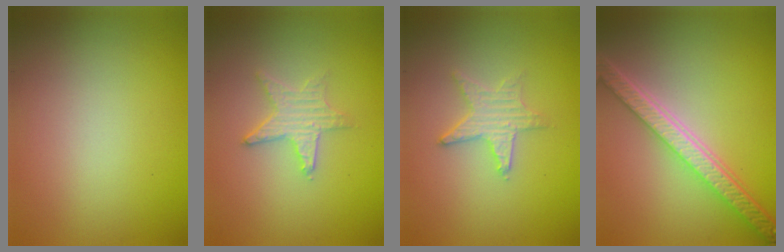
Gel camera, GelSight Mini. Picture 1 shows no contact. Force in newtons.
{"total": 2.7, "press": 2.6, "slide": 0.5}
{"total": 2.7, "press": 2.6, "slide": 0.5}
{"total": 6.0, "press": 4.6, "slide": 3.9}